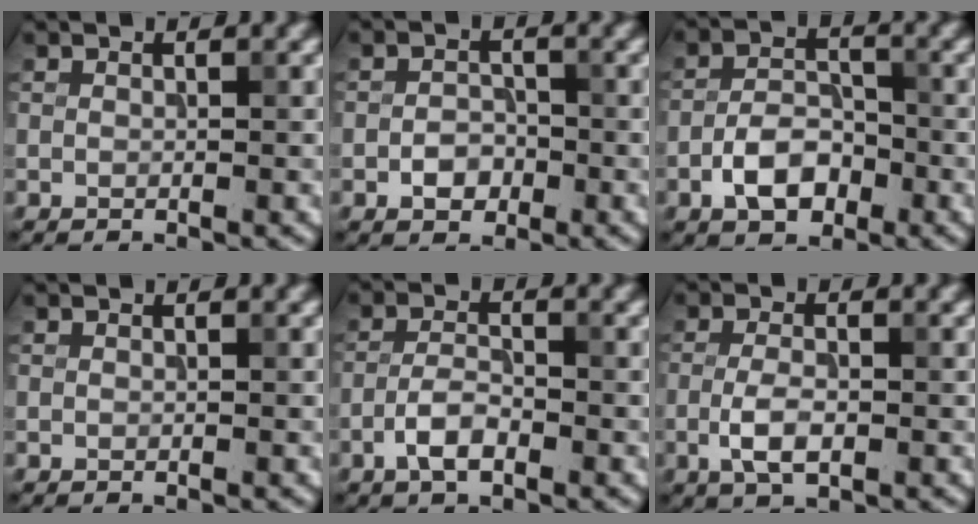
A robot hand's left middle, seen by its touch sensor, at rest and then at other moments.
{"total": 2.2, "force": [-1.0, 1.5, 1.3], "torque": [-0.019, 0.003, -0.019]}
{"total": 4.2, "force": [-1.9, 2.4, 2.8], "torque": [-0.043, 0.007, -0.038]}
{"total": 0.0}
{"total": 2.8, "force": [-1.4, 1.1, 2.2], "torque": [-0.043, 0.006, -0.034]}
{"total": 3.0, "force": [-0.9, 1.3, 2.6], "torque": [-0.055, -0.001, -0.020]}